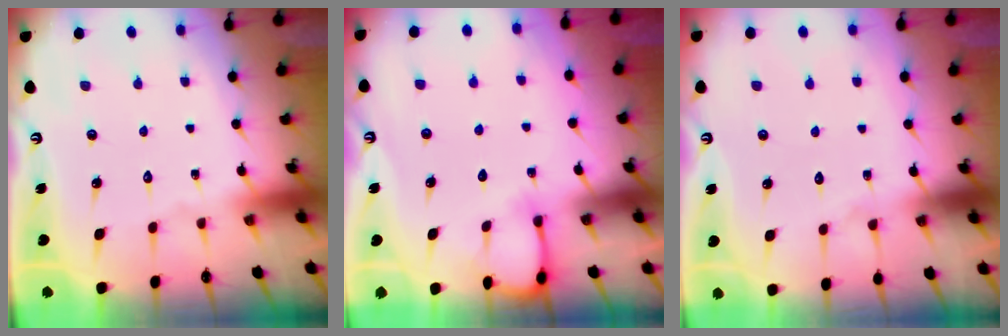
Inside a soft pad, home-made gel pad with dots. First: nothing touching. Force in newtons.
{"total": 4.8, "press": 4.8, "slide": 0.5}
{"total": 3.5, "press": 3.5, "slide": 0.4}